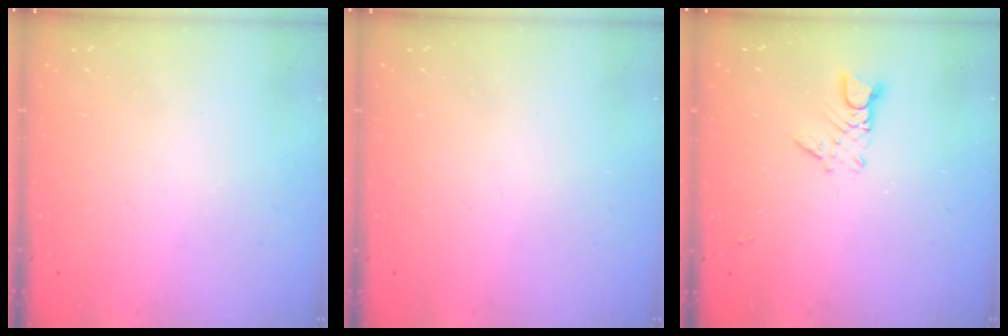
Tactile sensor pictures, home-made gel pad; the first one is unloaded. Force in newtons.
{"total": 0.0}
{"total": 3.1, "press": 3.1, "slide": 0.2}